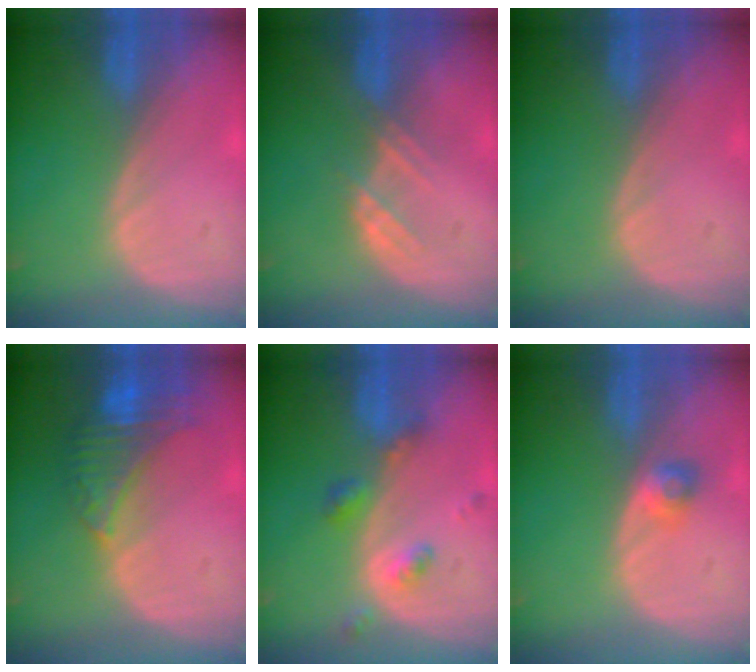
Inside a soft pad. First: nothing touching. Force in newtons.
{"total": 3.0, "press": 2.9, "slide": 0.7}
{"total": 0.0}
{"total": 8.2, "press": 7.1, "slide": 4.0}
{"total": 5.1, "press": 4.4, "slide": 2.5}
{"total": 2.6, "press": 2.3, "slide": 1.2}